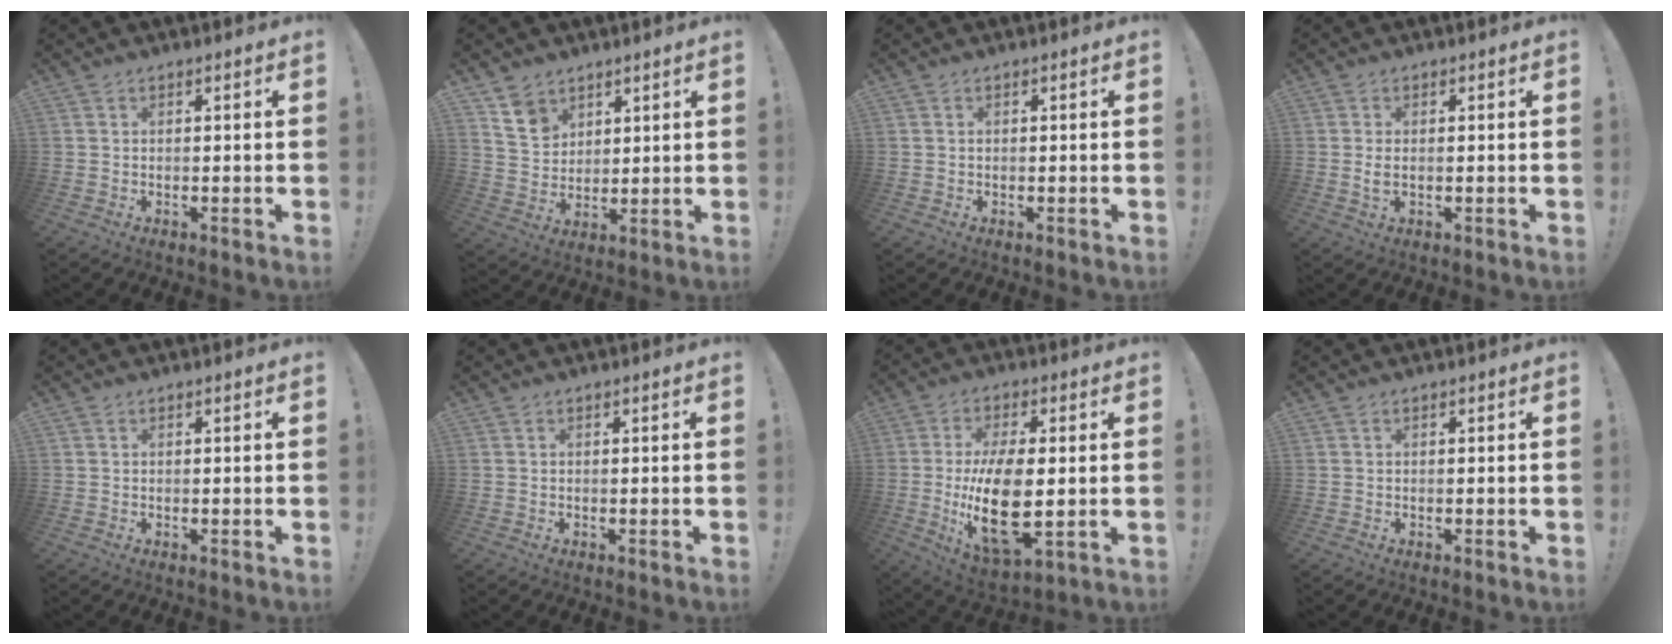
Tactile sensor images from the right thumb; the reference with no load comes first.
{"total": 8.6, "force": [5.7, 6.0, 2.2], "torque": [-0.034, -0.036, 0.113]}
{"total": 0.0}
{"total": 2.3, "force": [0.0, 1.1, 2.0], "torque": [-0.024, -0.001, -0.002]}
{"total": 0.0}
{"total": 0.0}
{"total": 18.3, "force": [-1.4, 8.4, 16.2], "torque": [-0.312, -0.016, -0.018]}
{"total": 0.0}